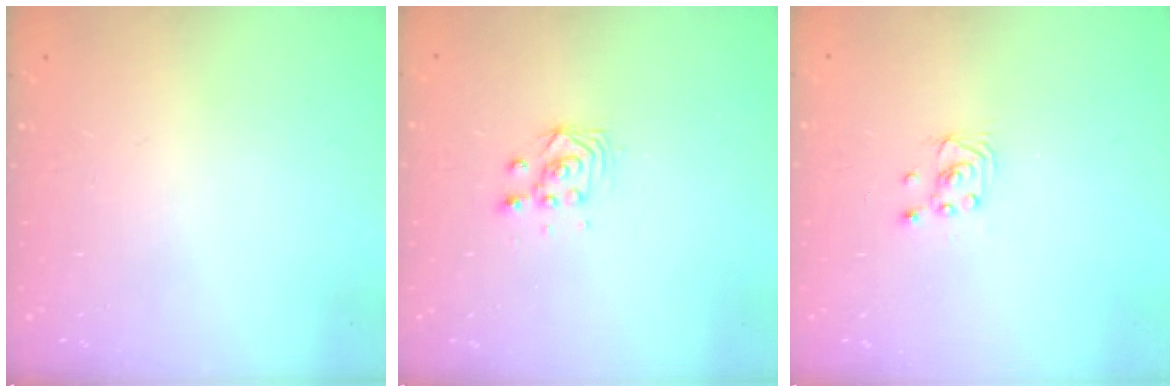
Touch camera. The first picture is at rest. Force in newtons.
{"total": 2.9, "press": 2.9, "slide": 0.4}
{"total": 1.7, "press": 1.6, "slide": 0.1}